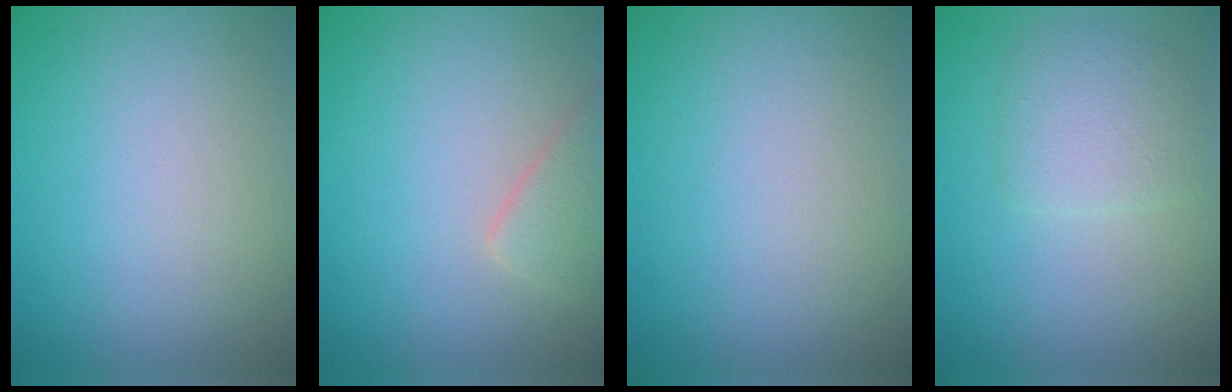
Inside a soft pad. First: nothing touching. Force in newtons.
{"total": 2.4, "press": 2.4, "slide": 0.2}
{"total": 0.0}
{"total": 2.8, "press": 2.8, "slide": 0.1}